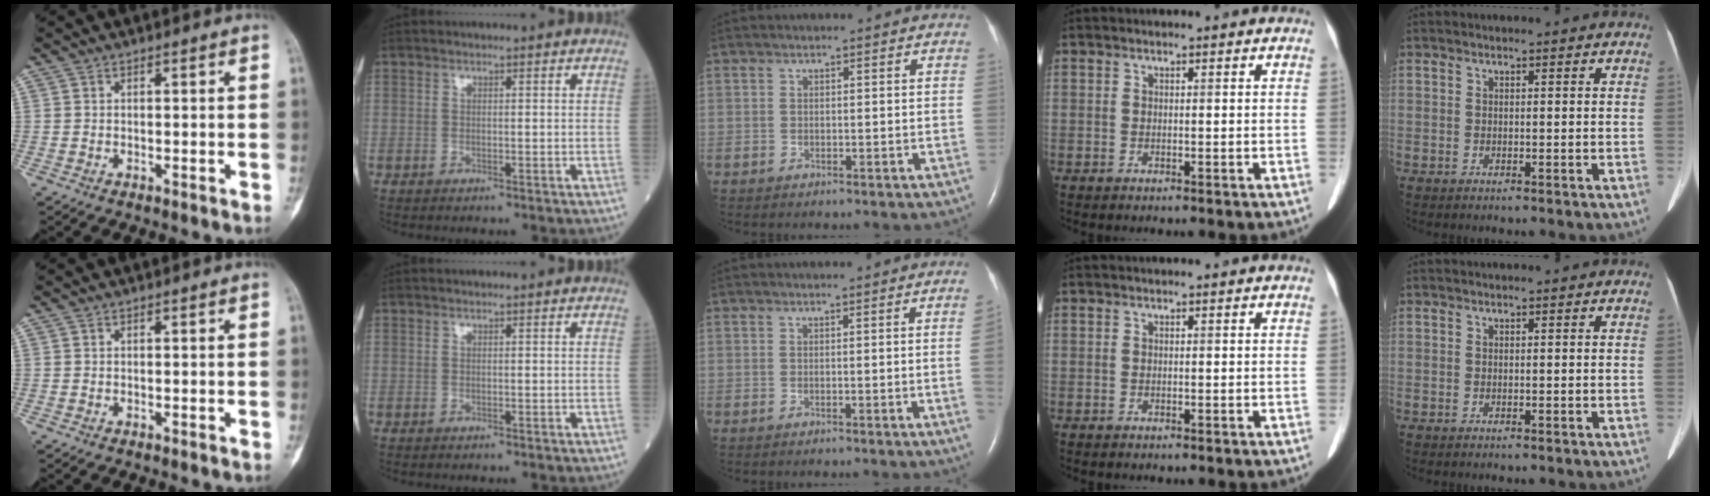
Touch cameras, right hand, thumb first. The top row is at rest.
{"middle": {"total": 2.0, "force": [-0.1, -0.9, 1.8], "torque": [-0.022, -0.002, 0.000]}}